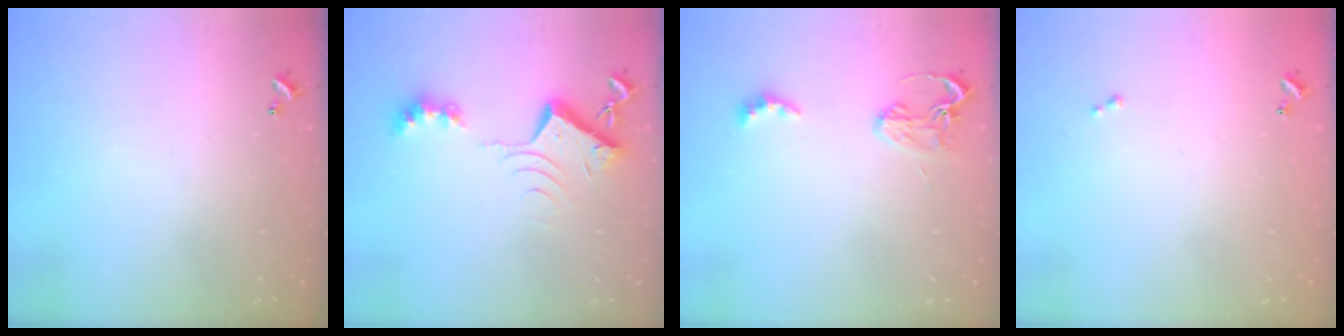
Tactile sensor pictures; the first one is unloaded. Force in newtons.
{"total": 8.0, "press": 8.0, "slide": 0.9}
{"total": 2.9, "press": 2.8, "slide": 0.6}
{"total": 0.0}